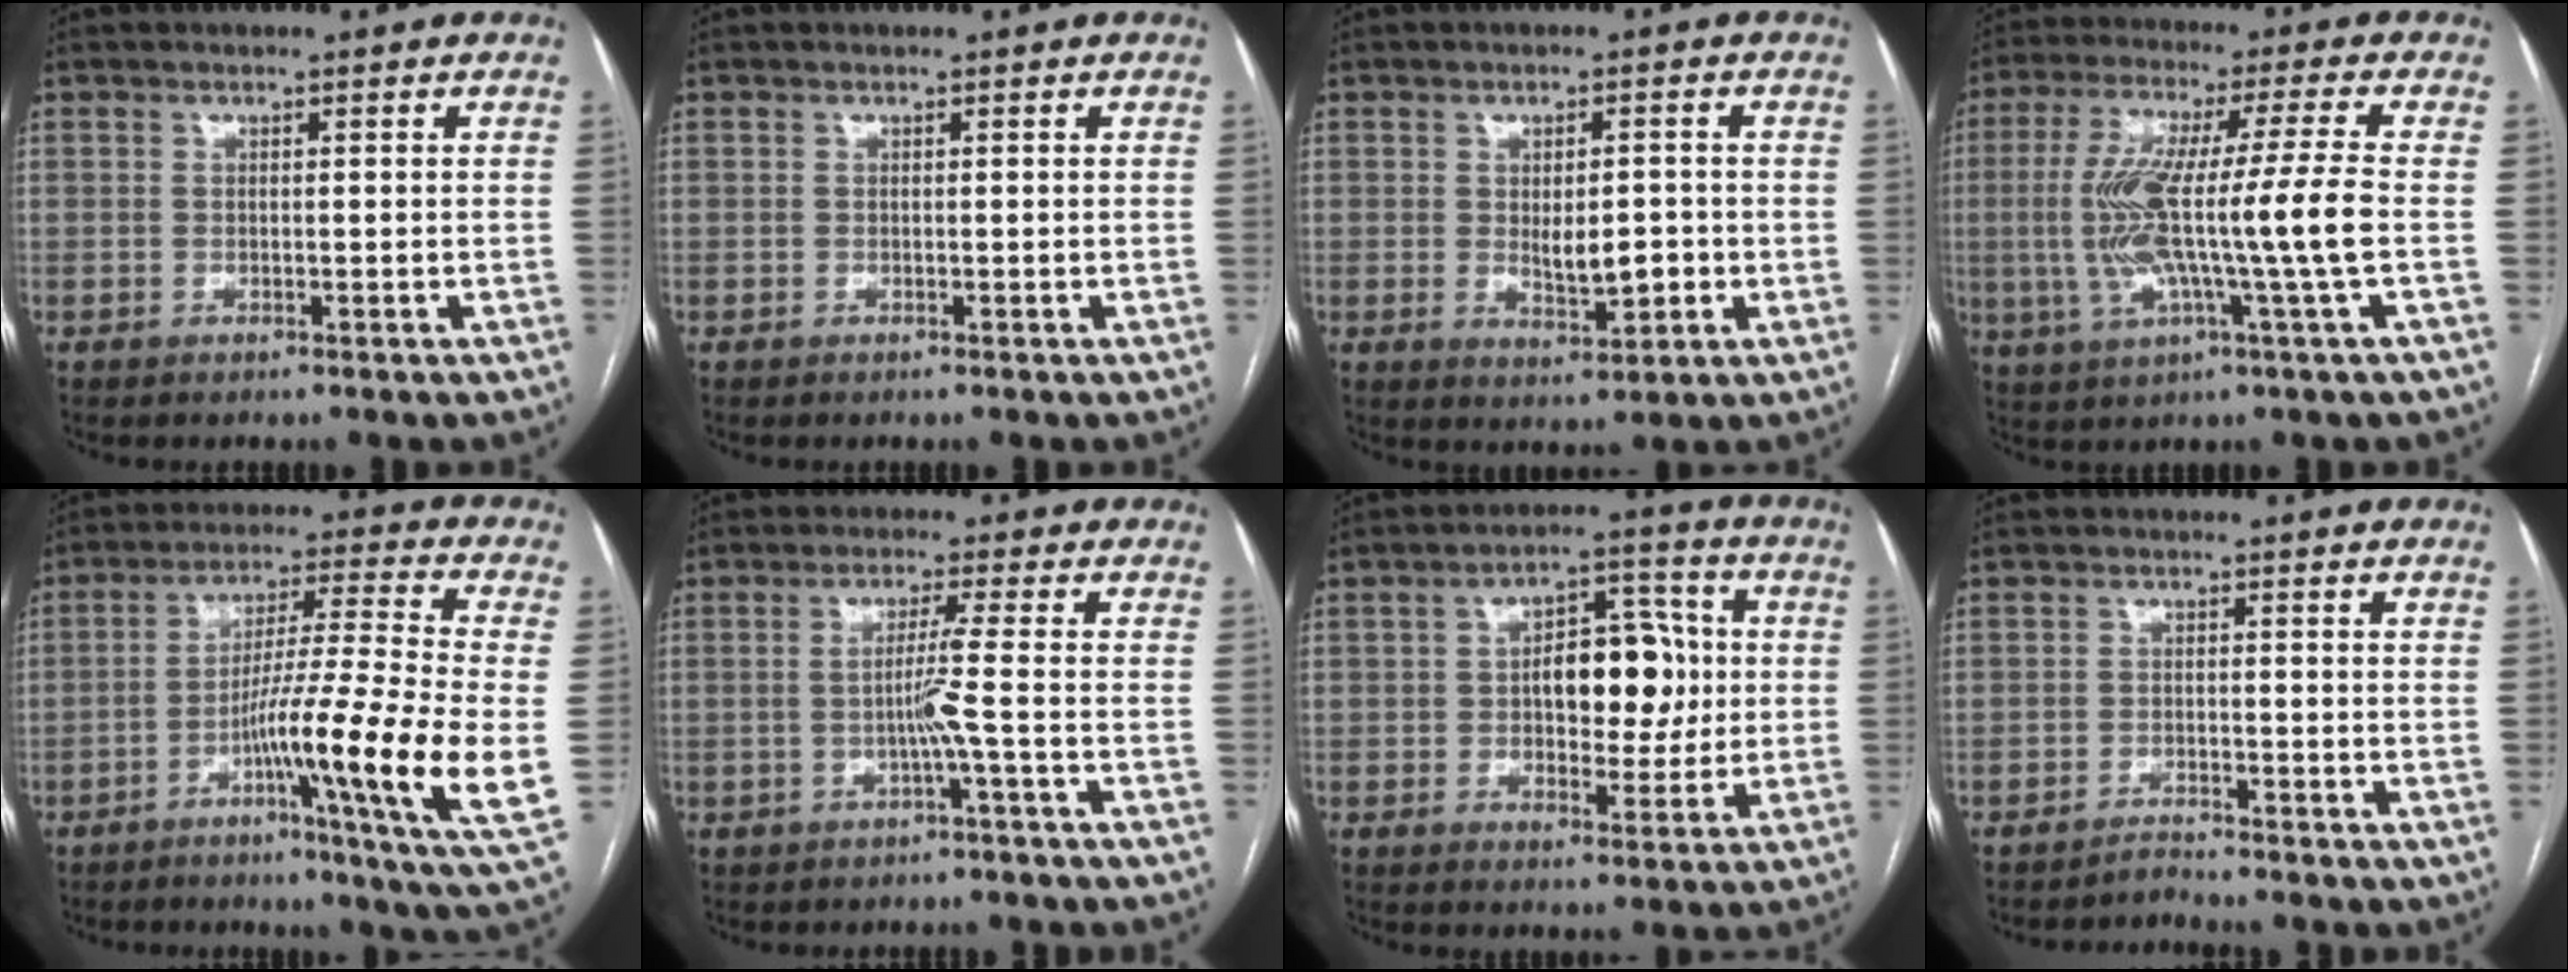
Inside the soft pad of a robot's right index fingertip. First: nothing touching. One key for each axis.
{"total": 0.0}
{"total": 5.3, "fx": -0.5, "fy": 2.1, "fz": 4.8, "tx": -0.076, "ty": -0.007, "tz": 0.000}
{"total": 14.1, "fx": -1.5, "fy": -0.7, "fz": 14.0, "tx": -0.274, "ty": 0.006, "tz": -0.031}
{"total": 17.4, "fx": -4.1, "fy": -1.4, "fz": 16.8, "tx": -0.270, "ty": -0.013, "tz": -0.076}
{"total": 3.8, "fx": -1.2, "fy": -1.6, "fz": 3.3, "tx": -0.061, "ty": 0.002, "tz": -0.020}
{"total": 10.3, "fx": 0.5, "fy": 5.3, "fz": 8.8, "tx": -0.127, "ty": 0.025, "tz": 0.015}
{"total": 2.0, "fx": -1.9, "fy": -0.6, "fz": -0.5, "tx": 0.010, "ty": -0.013, "tz": -0.032}